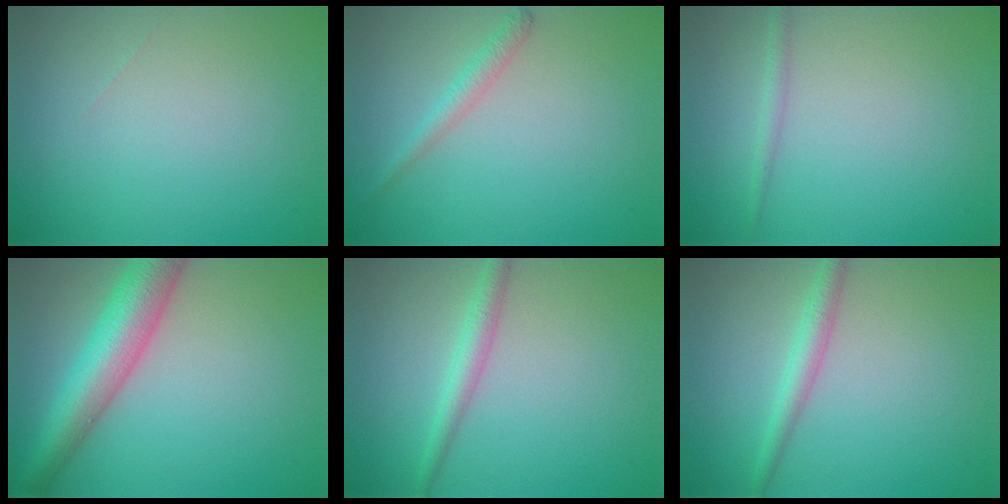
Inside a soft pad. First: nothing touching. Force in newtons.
{"total": 1.6, "press": 1.6, "slide": 0.0}
{"total": 1.1, "press": 1.1, "slide": 0.1}
{"total": 7.1, "press": 7.1, "slide": 0.2}
{"total": 2.3, "press": 2.3, "slide": 0.0}
{"total": 2.3, "press": 2.3, "slide": 0.0}